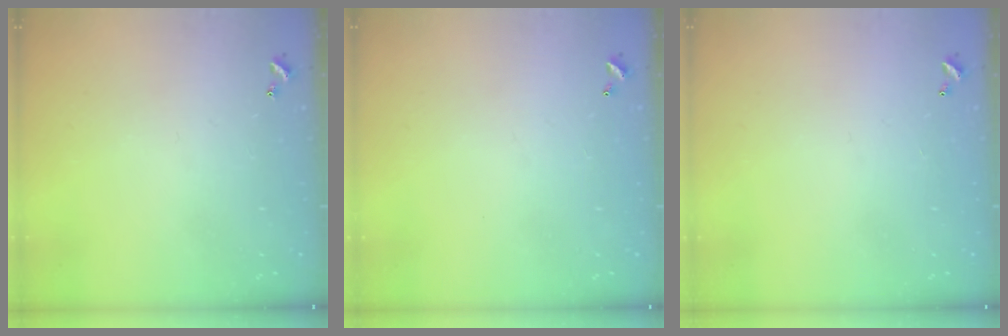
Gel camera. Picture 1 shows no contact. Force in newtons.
{"total": 2.9, "press": 2.9, "slide": 0.1}
{"total": 2.8, "press": 2.8, "slide": 0.1}